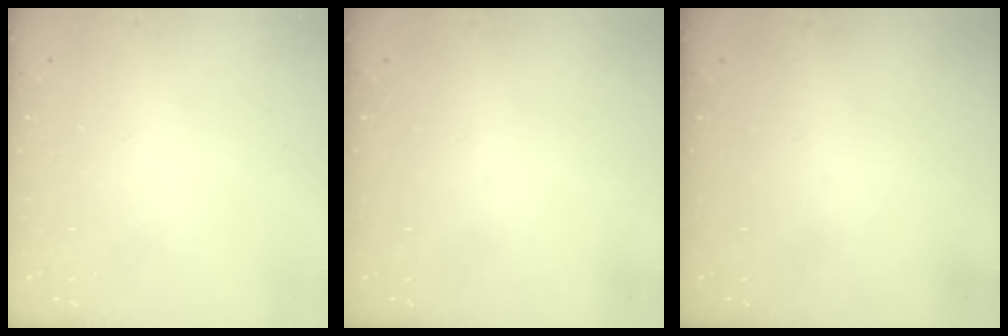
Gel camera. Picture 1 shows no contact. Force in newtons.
{"total": 0.0}
{"total": 0.0}